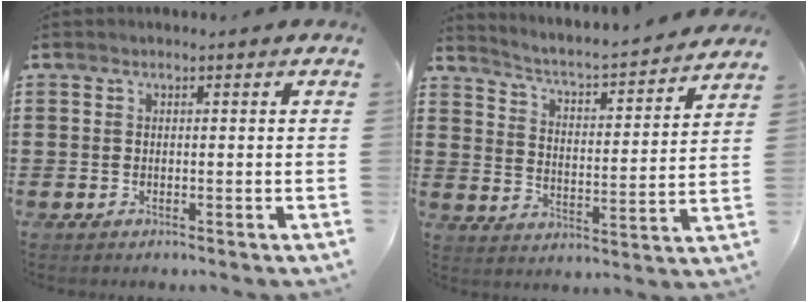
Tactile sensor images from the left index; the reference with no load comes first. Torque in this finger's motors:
{"motor_torque": [1.07, -1.07, 0.16, 0.07]}